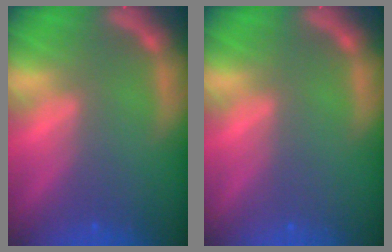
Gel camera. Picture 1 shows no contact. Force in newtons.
{"total": 0.0}